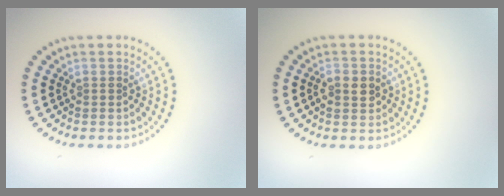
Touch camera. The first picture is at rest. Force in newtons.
{"total": 2.1, "press": 2.0, "slide": 0.3}